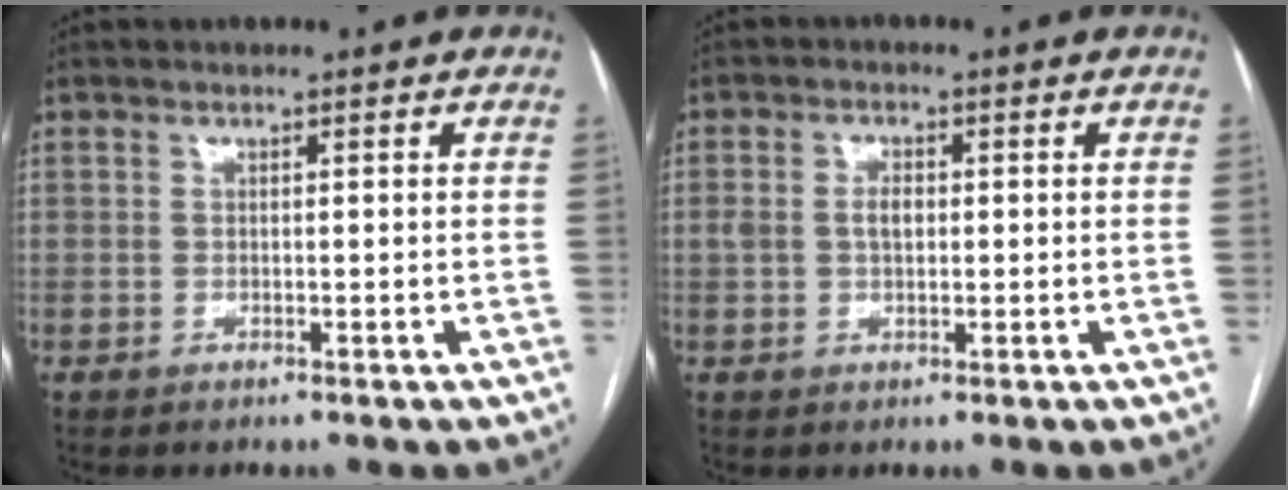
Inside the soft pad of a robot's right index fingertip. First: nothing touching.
{"total": 3.5, "force": [0.2, 2.1, 2.8], "torque": [-0.060, 0.016, 0.009]}